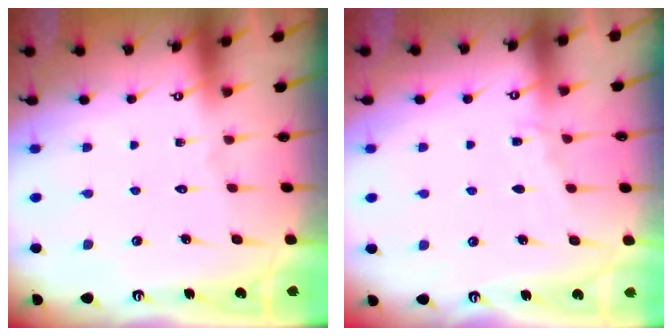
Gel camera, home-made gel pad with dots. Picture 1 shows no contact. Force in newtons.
{"total": 3.7, "press": 3.7, "slide": 0.5}